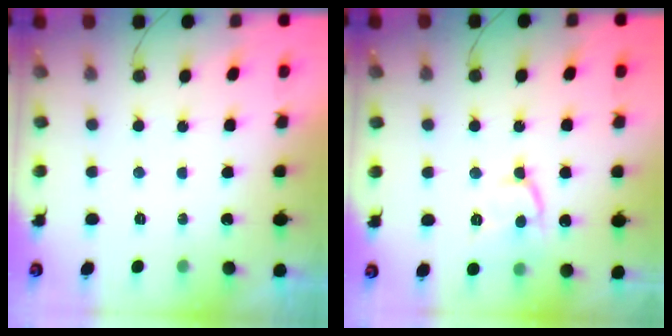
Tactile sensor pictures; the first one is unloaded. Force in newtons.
{"total": 11.8, "press": 11.8, "slide": 1.1}